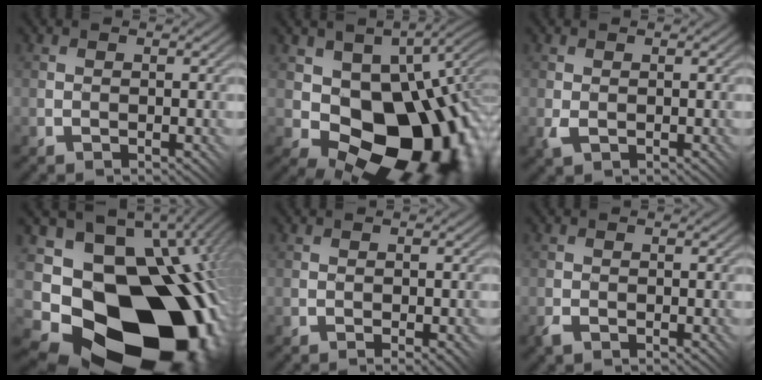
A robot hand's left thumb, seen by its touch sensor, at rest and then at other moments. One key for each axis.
{"total": 15.7, "fx": -1.1, "fy": 10.6, "fz": 11.5, "tx": -0.136, "ty": -0.025, "tz": 0.003}
{"total": 1.3, "fx": -0.3, "fy": 0.9, "fz": 0.8, "tx": -0.019, "ty": -0.002, "tz": -0.008}
{"total": 20.5, "fx": -5.1, "fy": 15.0, "fz": 13.0, "tx": -0.230, "ty": -0.063, "tz": -0.048}
{"total": 1.1, "fx": -0.7, "fy": 0.6, "fz": 0.7, "tx": -0.008, "ty": -0.002, "tz": -0.007}
{"total": 1.2, "fx": -0.9, "fy": 0.7, "fz": 0.4, "tx": -0.010, "ty": -0.001, "tz": -0.021}